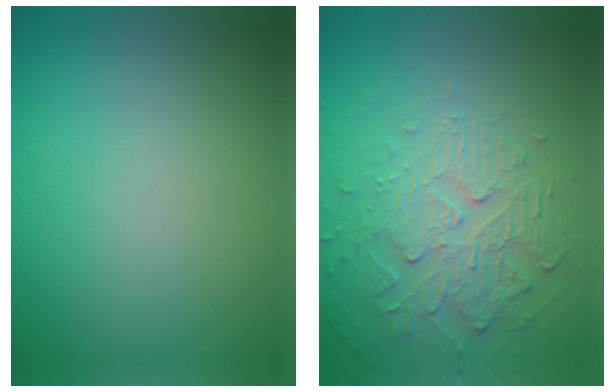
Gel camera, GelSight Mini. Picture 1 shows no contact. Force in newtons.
{"total": 5.8, "press": 3.5, "slide": 4.7}